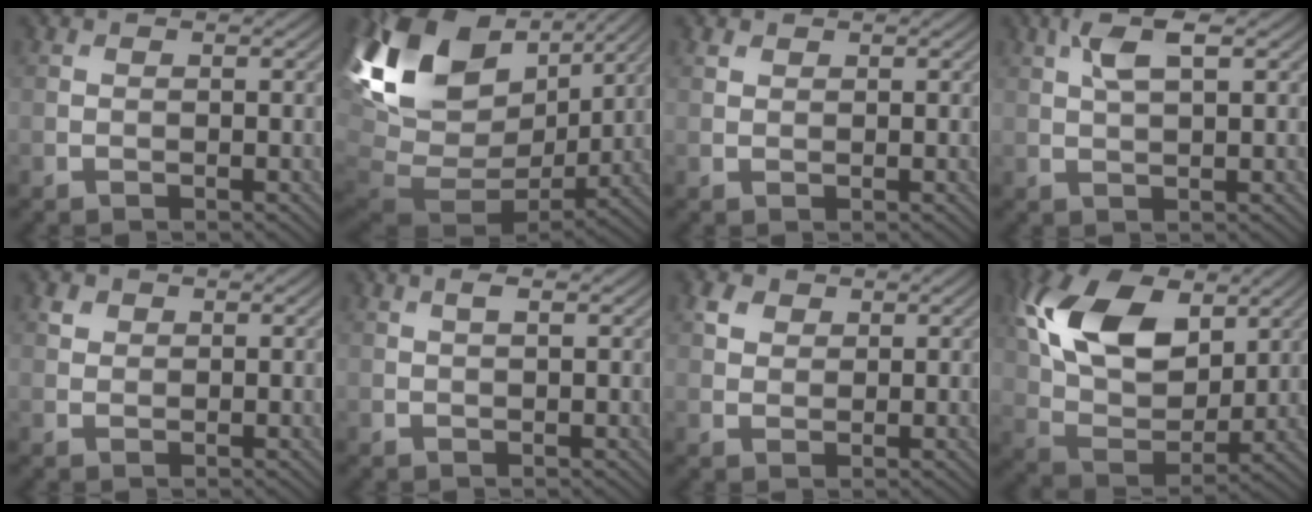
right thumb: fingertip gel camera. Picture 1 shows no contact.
{"total": 19.0, "force": [5.6, 12.3, 13.3], "torque": [-0.282, -0.014, 0.128]}
{"total": 0.8, "force": [0.7, 0.4, 0.2], "torque": [-0.006, -0.002, 0.015]}
{"total": 4.6, "force": [1.9, 1.4, 3.9], "torque": [-0.091, 0.007, 0.036]}
{"total": 1.1, "force": [0.7, 0.8, 0.3], "torque": [-0.006, -0.001, 0.013]}
{"total": 1.3, "force": [0.7, 0.2, 1.1], "torque": [-0.025, 0.004, 0.014]}
{"total": 2.3, "force": [1.3, 1.6, 0.9], "torque": [-0.022, 0.000, 0.025]}
{"total": 15.8, "force": [6.2, 9.6, 10.9], "torque": [-0.238, 0.017, 0.113]}